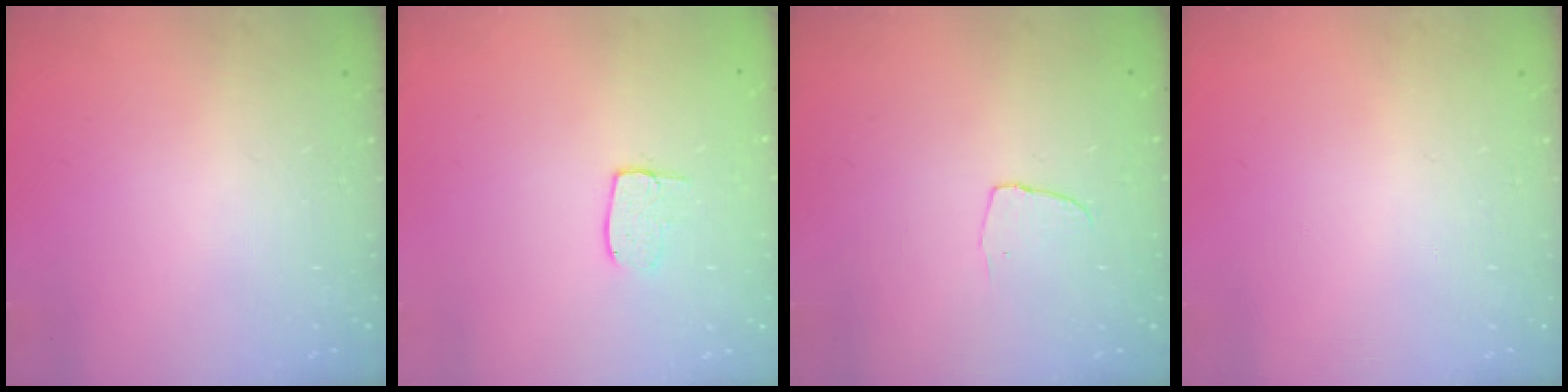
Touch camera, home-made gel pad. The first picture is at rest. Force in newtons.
{"total": 5.6, "press": 5.6, "slide": 0.3}
{"total": 4.3, "press": 4.3, "slide": 0.3}
{"total": 0.0}